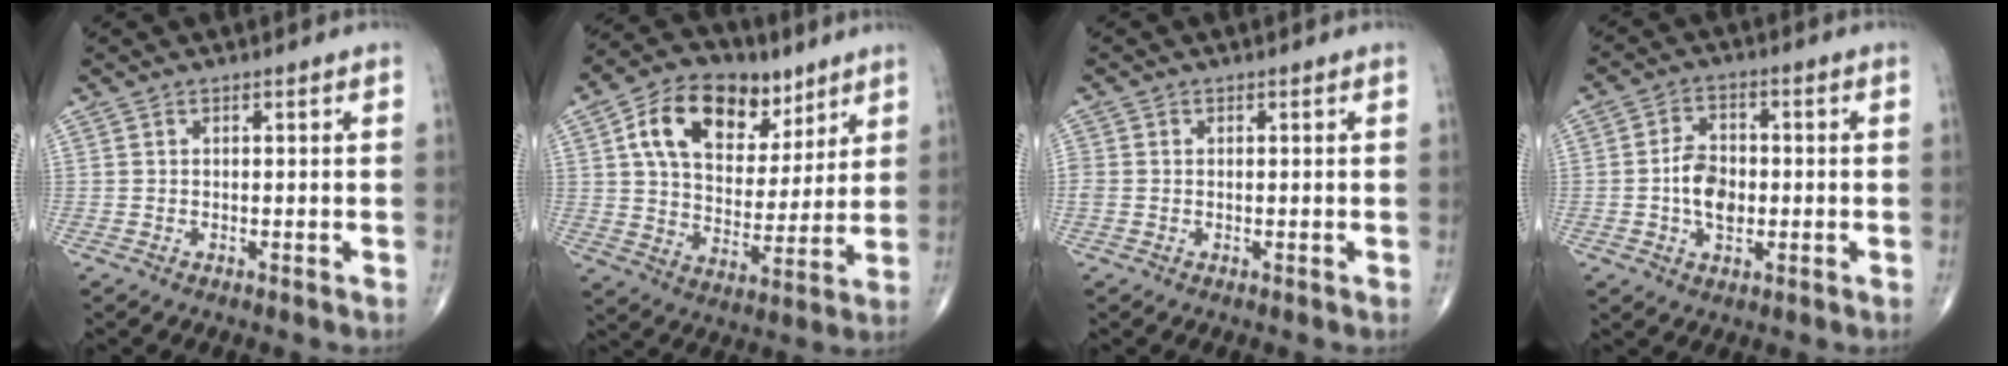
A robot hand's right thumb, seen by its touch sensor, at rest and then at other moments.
{"total": 18.5, "force": [8.5, 11.9, 11.3], "torque": [-0.156, -0.017, 0.146]}
{"total": 1.7, "force": [0.0, 1.5, 0.8], "torque": [-0.024, 0.002, 0.000]}
{"total": 7.1, "force": [-0.9, 4.8, 5.2], "torque": [-0.077, 0.011, -0.020]}